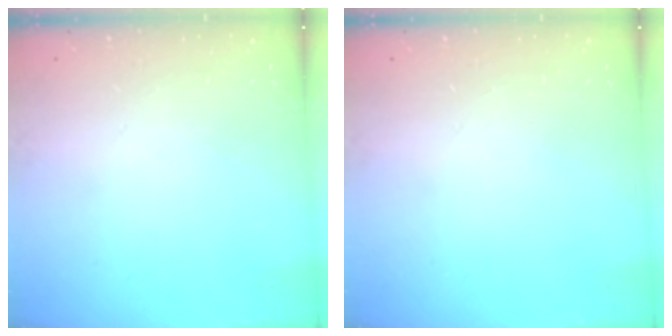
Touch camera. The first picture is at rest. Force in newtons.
{"total": 0.0}